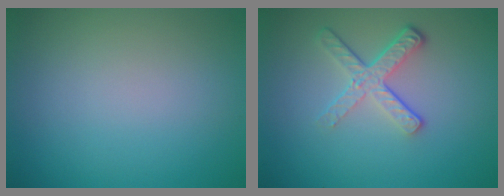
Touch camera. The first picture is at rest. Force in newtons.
{"total": 3.9, "press": 2.7, "slide": 2.8}